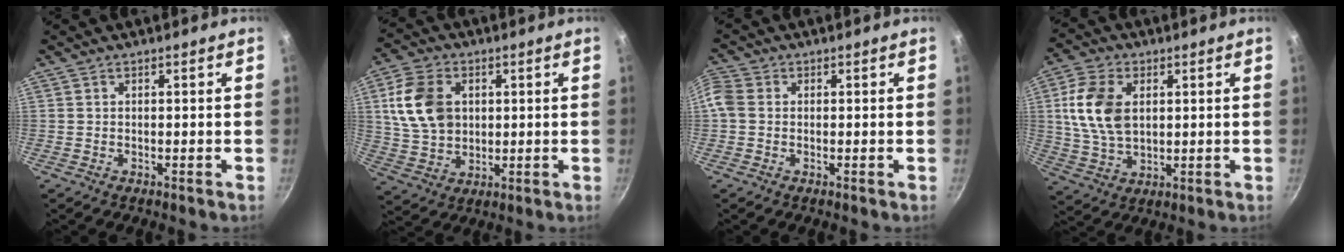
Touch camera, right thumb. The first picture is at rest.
{"total": 12.5, "force": [2.6, 9.2, 8.0], "torque": [-0.134, -0.003, 0.054]}
{"total": 3.6, "force": [-0.1, 3.0, 1.9], "torque": [-0.040, 0.008, -0.016]}
{"total": 12.0, "force": [2.4, 7.7, 8.8], "torque": [-0.159, -0.004, 0.046]}